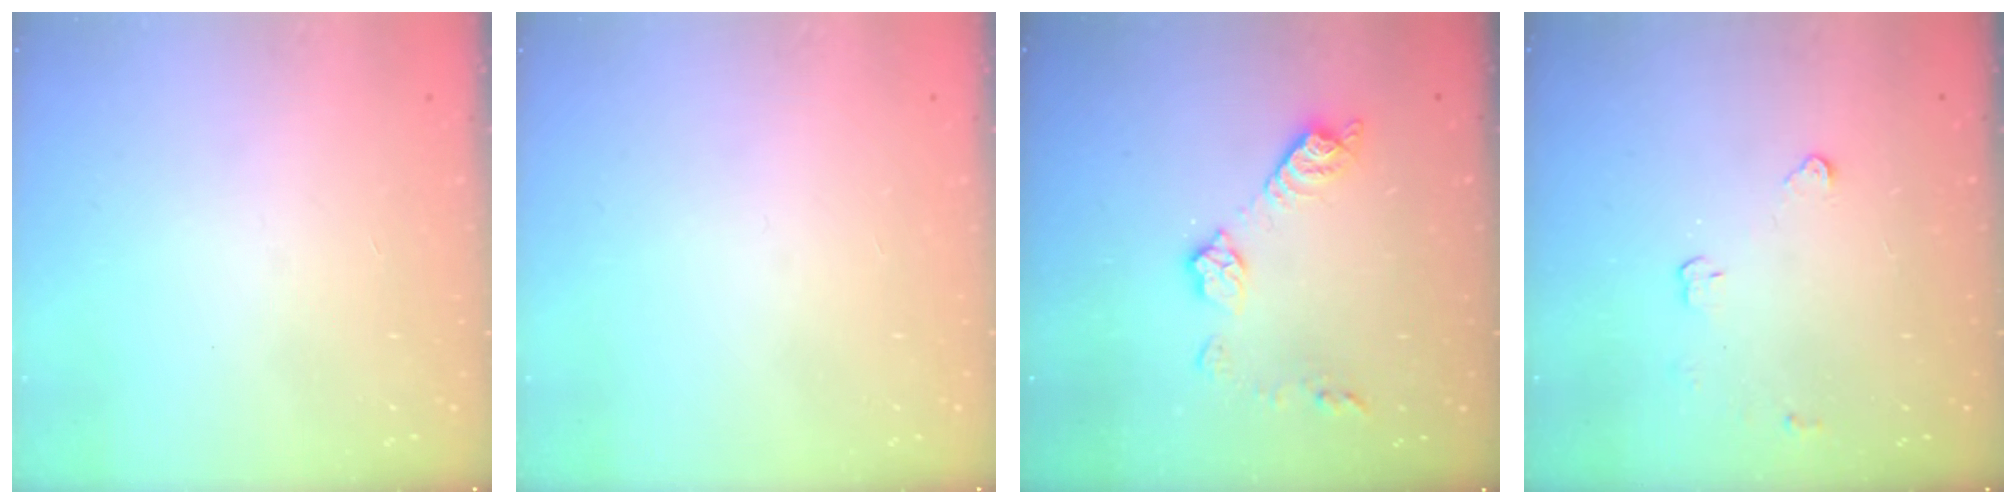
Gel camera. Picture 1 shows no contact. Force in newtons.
{"total": 0.0}
{"total": 10.5, "press": 10.5, "slide": 0.5}
{"total": 2.9, "press": 2.9, "slide": 0.4}